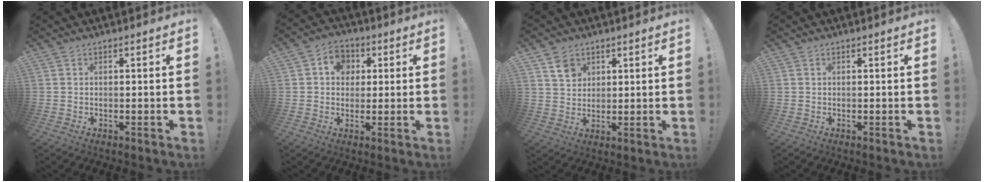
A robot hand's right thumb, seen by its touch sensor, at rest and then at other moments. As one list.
[{"total": 7.7, "force": [1.7, 6.8, 3.1], "torque": [-0.044, 0.002, 0.034]}, {"total": 5.7, "force": [3.5, 4.2, 1.5], "torque": [-0.006, -0.023, 0.064]}, {"total": 0.0}]